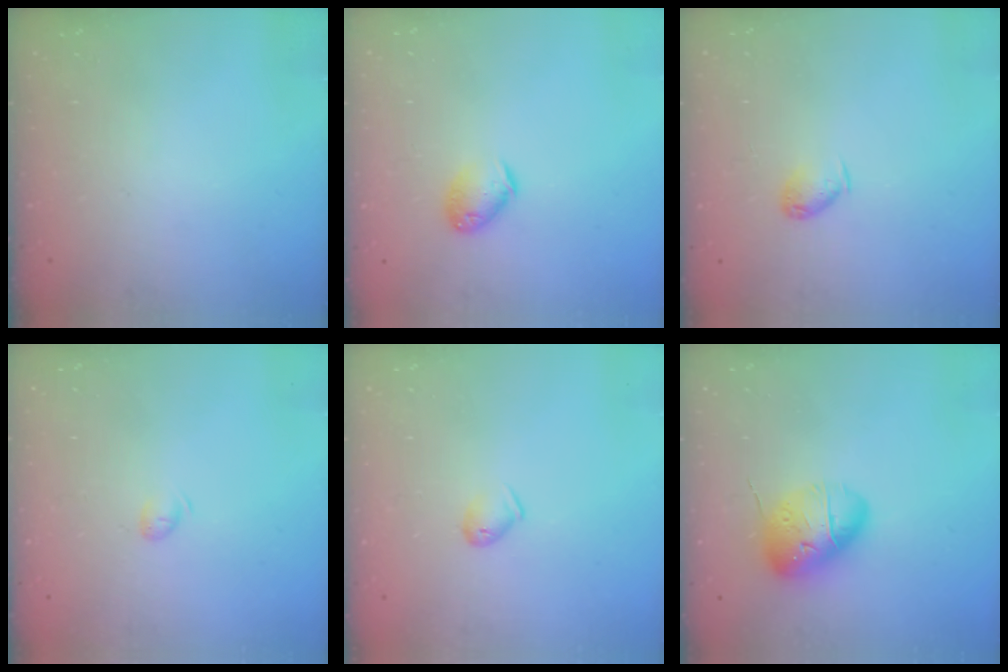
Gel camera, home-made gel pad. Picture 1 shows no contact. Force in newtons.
{"total": 8.3, "press": 8.2, "slide": 1.2}
{"total": 6.0, "press": 5.9, "slide": 0.9}
{"total": 3.9, "press": 3.8, "slide": 0.5}
{"total": 5.3, "press": 5.2, "slide": 0.9}
{"total": 16.3, "press": 15.9, "slide": 3.7}